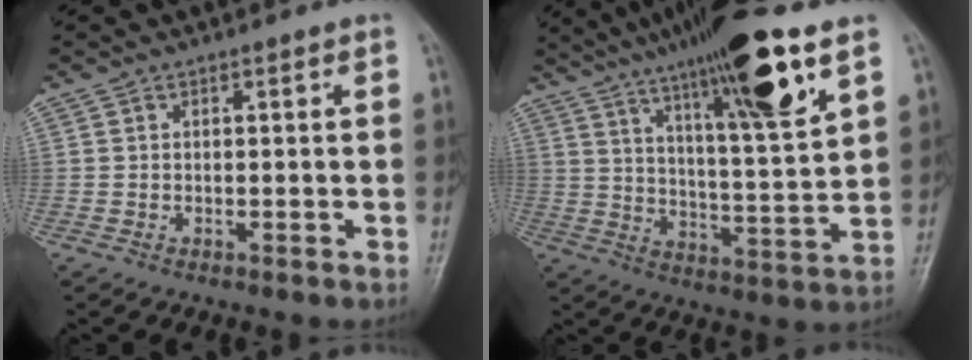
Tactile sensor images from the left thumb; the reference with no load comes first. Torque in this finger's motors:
{"motor_torque": [3.01, 1.99, 1.35, -1.42, 0.22]}